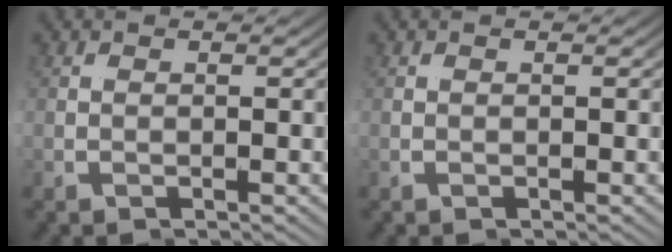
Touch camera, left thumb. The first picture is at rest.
{"total": 0.0}